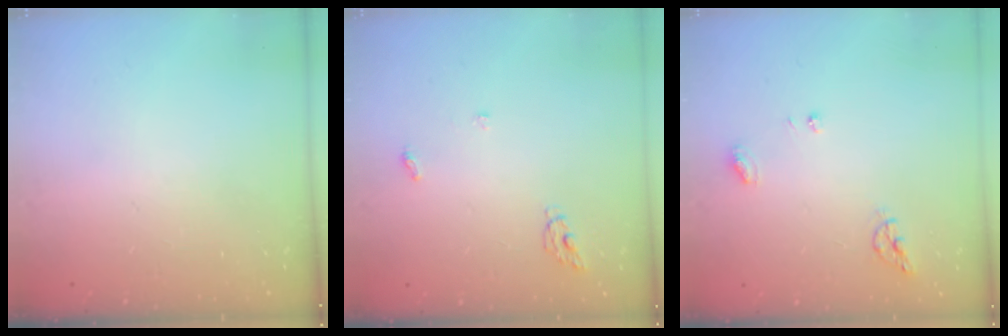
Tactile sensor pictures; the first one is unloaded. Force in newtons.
{"total": 5.0, "press": 5.0, "slide": 0.3}
{"total": 6.7, "press": 6.7, "slide": 0.3}